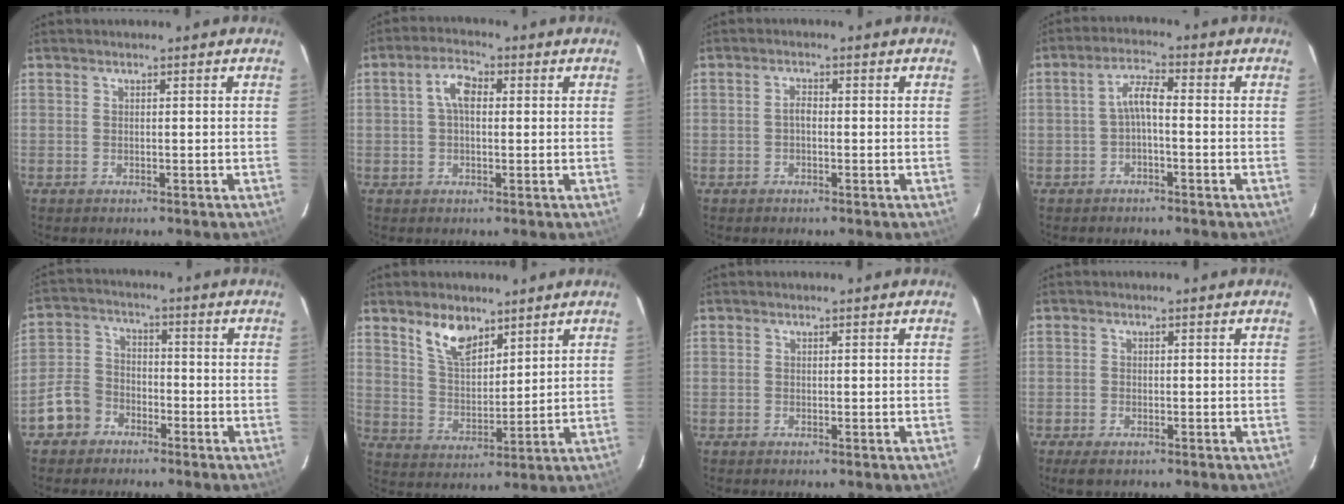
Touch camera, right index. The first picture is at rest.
{"total": 4.8, "force": [0.7, 2.6, 3.9], "torque": [-0.075, 0.018, 0.012]}
{"total": 1.4, "force": [-0.4, 0.8, 1.1], "torque": [-0.022, 0.007, -0.009]}
{"total": 3.8, "force": [-1.1, 0.9, 3.5], "torque": [-0.073, 0.013, -0.022]}
{"total": 7.2, "force": [-4.6, 5.5, 1.0], "torque": [-0.036, 0.028, -0.086]}
{"total": 8.3, "force": [5.7, 3.8, 4.7], "torque": [-0.084, 0.008, 0.113]}
{"total": 0.0}
{"total": 3.0, "force": [-2.1, 1.3, 1.7], "torque": [-0.041, -0.009, -0.039]}